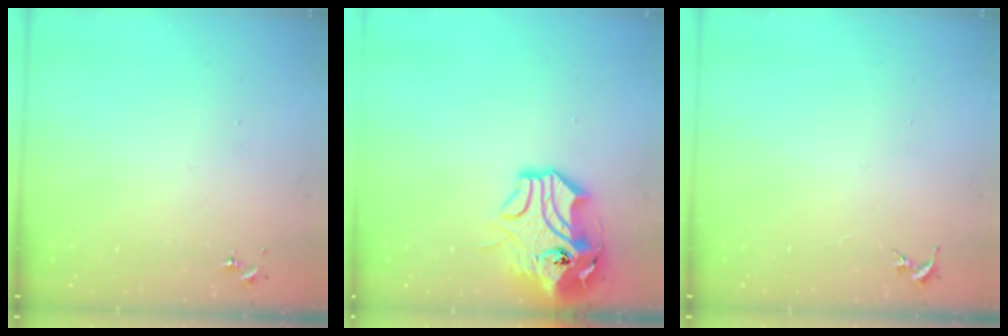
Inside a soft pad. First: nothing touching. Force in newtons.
{"total": 14.6, "press": 14.5, "slide": 2.3}
{"total": 0.0}